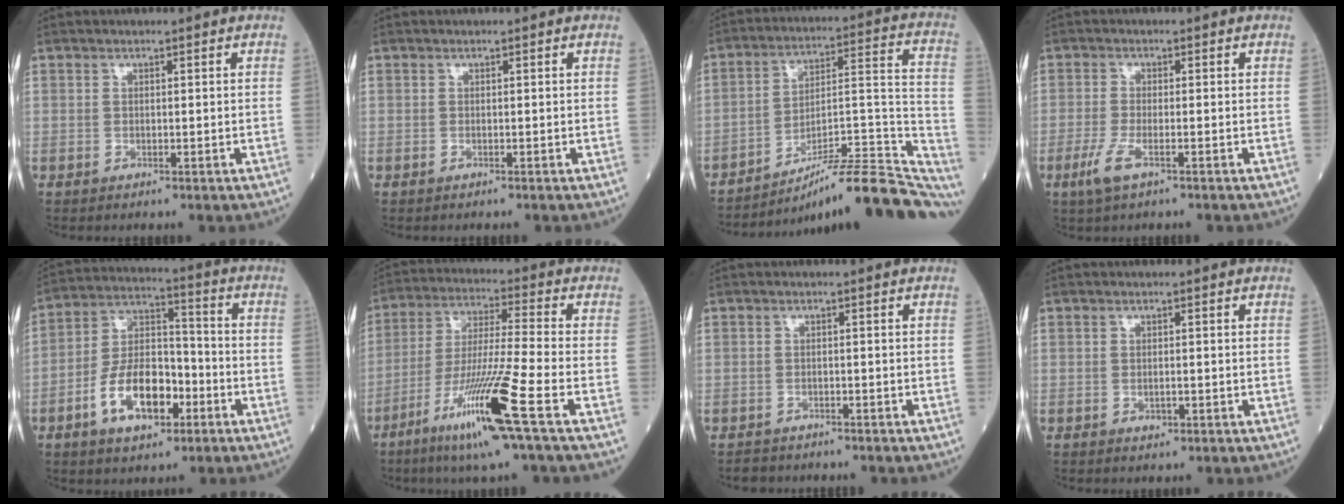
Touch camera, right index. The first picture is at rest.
{"total": 0.0}
{"total": 24.7, "force": [-21.7, 1.6, 11.6], "torque": [-0.087, 0.024, -0.312]}
{"total": 3.8, "force": [-2.1, 0.7, 3.1], "torque": [-0.077, -0.010, -0.044]}
{"total": 12.1, "force": [-5.1, 5.9, 9.3], "torque": [-0.187, 0.014, -0.088]}
{"total": 14.5, "force": [-7.3, -1.5, 12.5], "torque": [-0.248, -0.034, -0.136]}
{"total": 2.3, "force": [-2.1, 1.0, 0.1], "torque": [-0.006, 0.000, -0.033]}
{"total": 1.0, "force": [-0.4, 0.6, 0.8], "torque": [-0.014, -0.002, -0.004]}